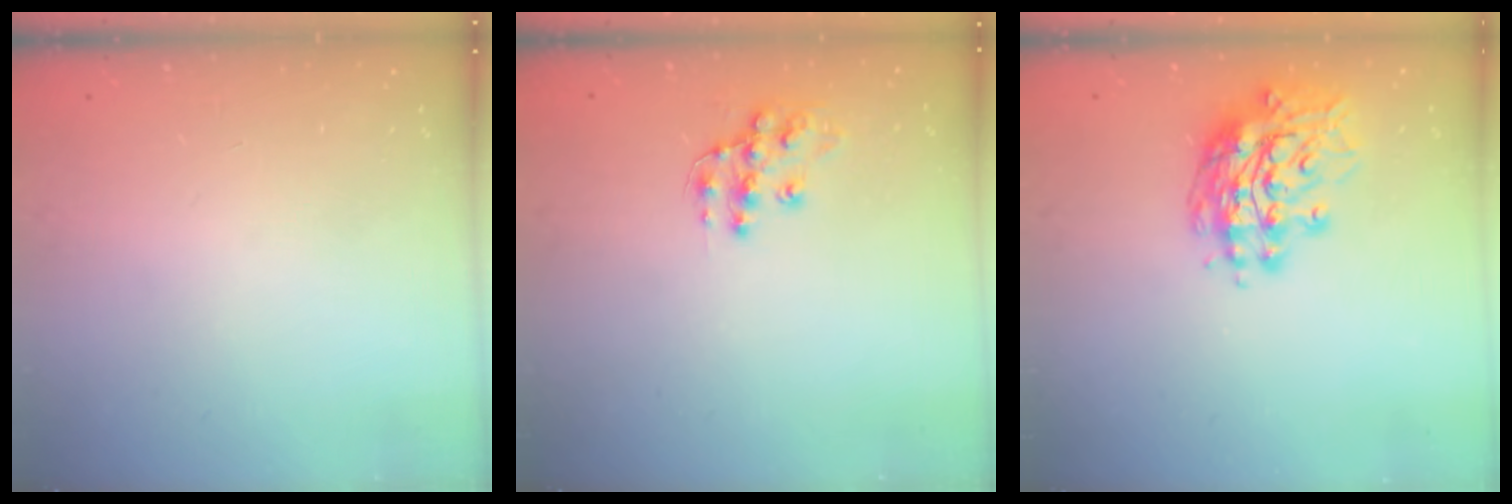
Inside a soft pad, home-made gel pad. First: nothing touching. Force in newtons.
{"total": 10.7, "press": 10.7, "slide": 0.6}
{"total": 14.9, "press": 14.8, "slide": 1.5}